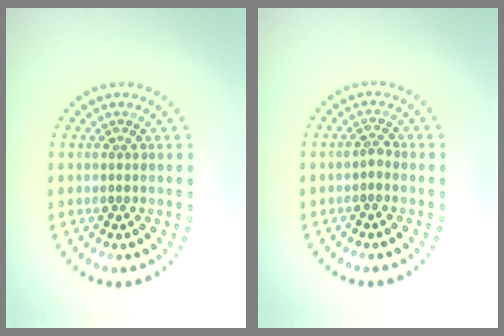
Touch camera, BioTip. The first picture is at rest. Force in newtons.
{"total": 0.9, "press": 0.7, "slide": 0.6}